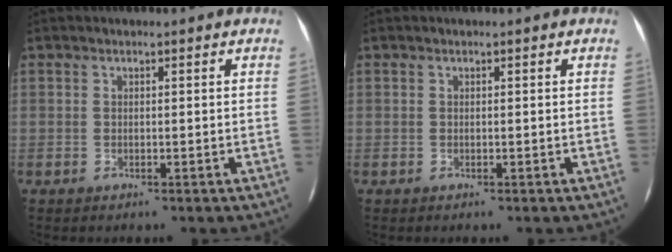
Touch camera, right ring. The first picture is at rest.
{"total": 0.0}